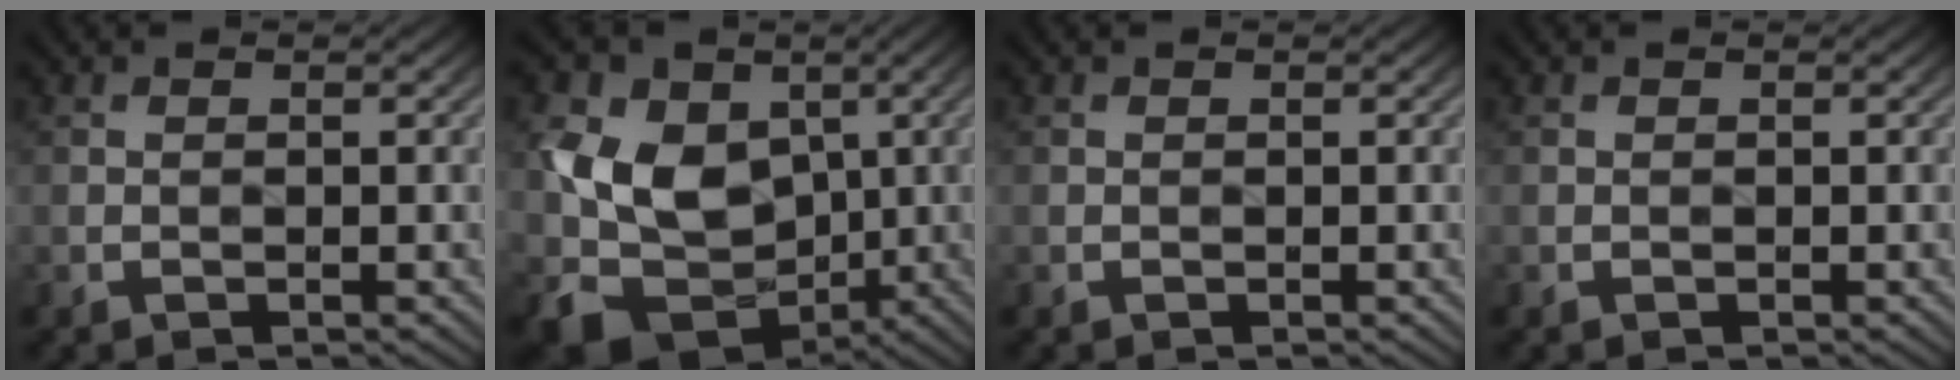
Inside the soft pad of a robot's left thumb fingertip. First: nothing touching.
{"total": 11.1, "force": [0.4, 8.9, 6.7], "torque": [-0.152, -0.020, 0.000]}
{"total": 0.0}
{"total": 0.0}